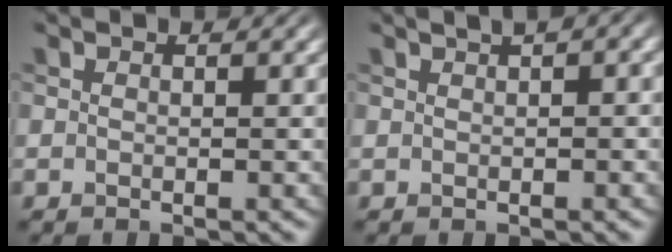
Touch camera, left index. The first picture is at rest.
{"total": 4.2, "force": [2.1, 1.6, 3.3], "torque": [-0.035, 0.026, 0.017]}